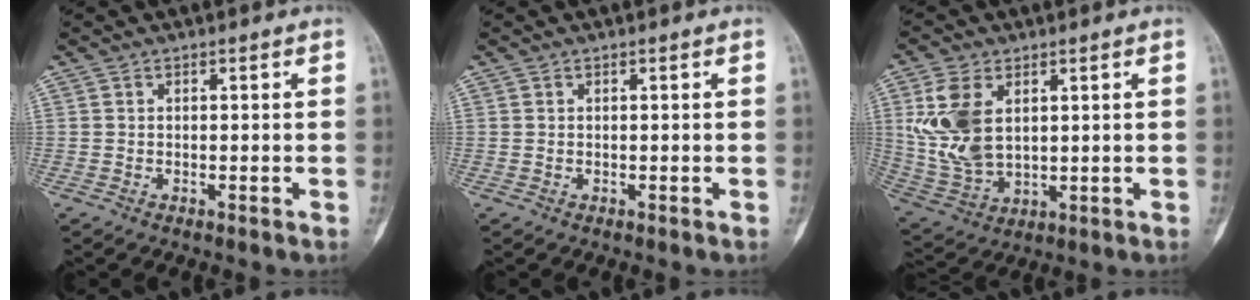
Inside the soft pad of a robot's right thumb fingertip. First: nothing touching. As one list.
[{"total": 0.0}, {"total": 12.2, "force": [3.1, 7.4, 9.1], "torque": [-0.185, -0.011, 0.075]}]